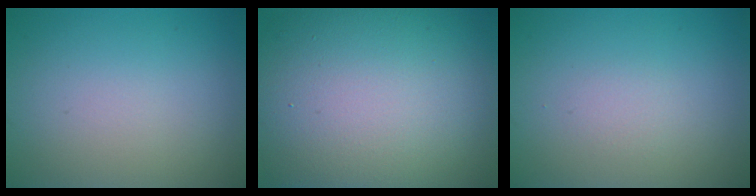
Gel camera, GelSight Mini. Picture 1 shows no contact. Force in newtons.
{"total": 17.4, "press": 17.3, "slide": 1.0}
{"total": 0.9, "press": 0.9, "slide": 0.1}